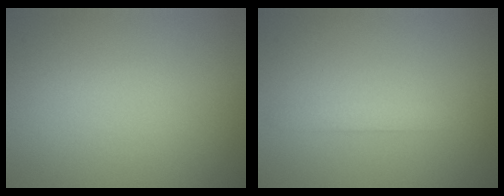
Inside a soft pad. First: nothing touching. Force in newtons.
{"total": 1.2, "press": 1.2, "slide": 0.1}